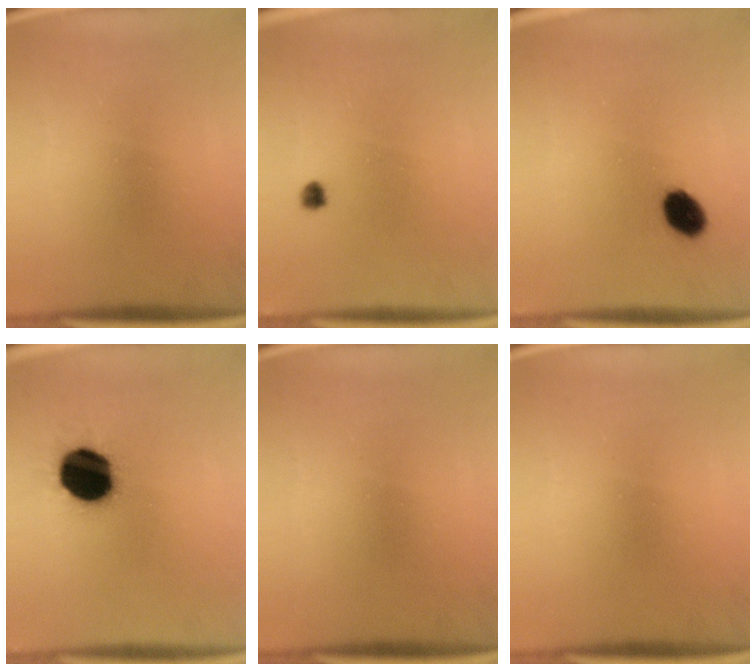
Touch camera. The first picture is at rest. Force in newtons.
{"total": 1.2}
{"total": 5.8}
{"total": 18.0}
{"total": 0.0}
{"total": 0.0}